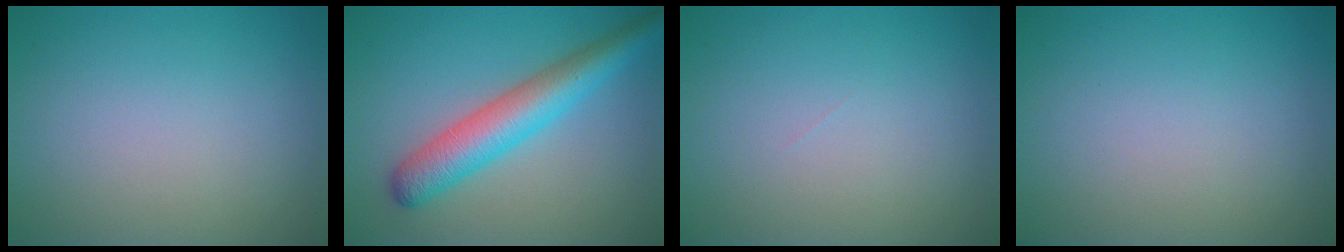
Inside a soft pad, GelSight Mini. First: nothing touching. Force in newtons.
{"total": 5.6, "press": 5.6, "slide": 0.1}
{"total": 0.0}
{"total": 0.0}